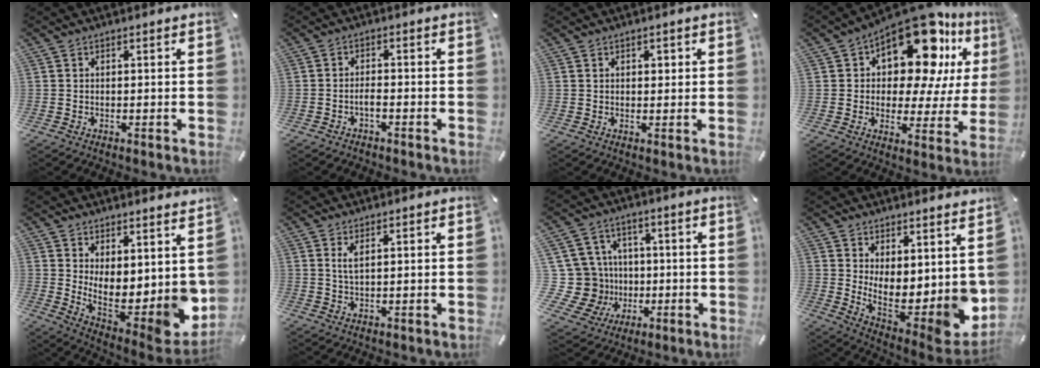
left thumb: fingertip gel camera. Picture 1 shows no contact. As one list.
[{"total": 2.4, "force": [-1.5, 0.8, 1.6], "torque": [-0.030, 0.006, -0.027]}, {"total": 1.2, "force": [0.4, 1.0, 0.5], "torque": [-0.003, 0.001, 0.004]}, {"total": 18.0, "force": [10.7, 8.2, 11.9], "torque": [-0.182, -0.081, 0.181]}, {"total": 8.8, "force": [1.4, 4.9, 7.2], "torque": [-0.067, -0.059, 0.040]}, {"total": 2.5, "force": [1.3, 0.5, 2.1], "torque": [-0.044, 0.002, 0.022]}, {"total": 16.2, "force": [-0.6, 15.0, 6.1], "torque": [-0.148, -0.004, -0.001]}, {"total": 9.2, "force": [1.3, 5.4, 7.4], "torque": [-0.071, -0.058, 0.040]}]